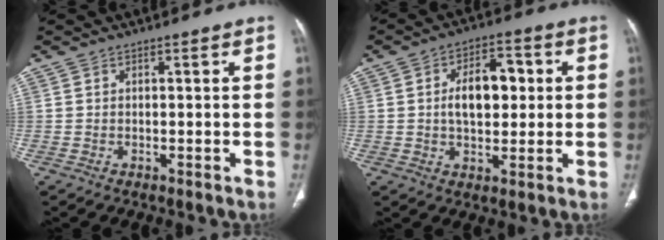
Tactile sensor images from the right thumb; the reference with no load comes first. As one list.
[{"total": 10.3, "force": [1.1, 6.1, 8.3], "torque": [-0.108, 0.013, 0.018]}]